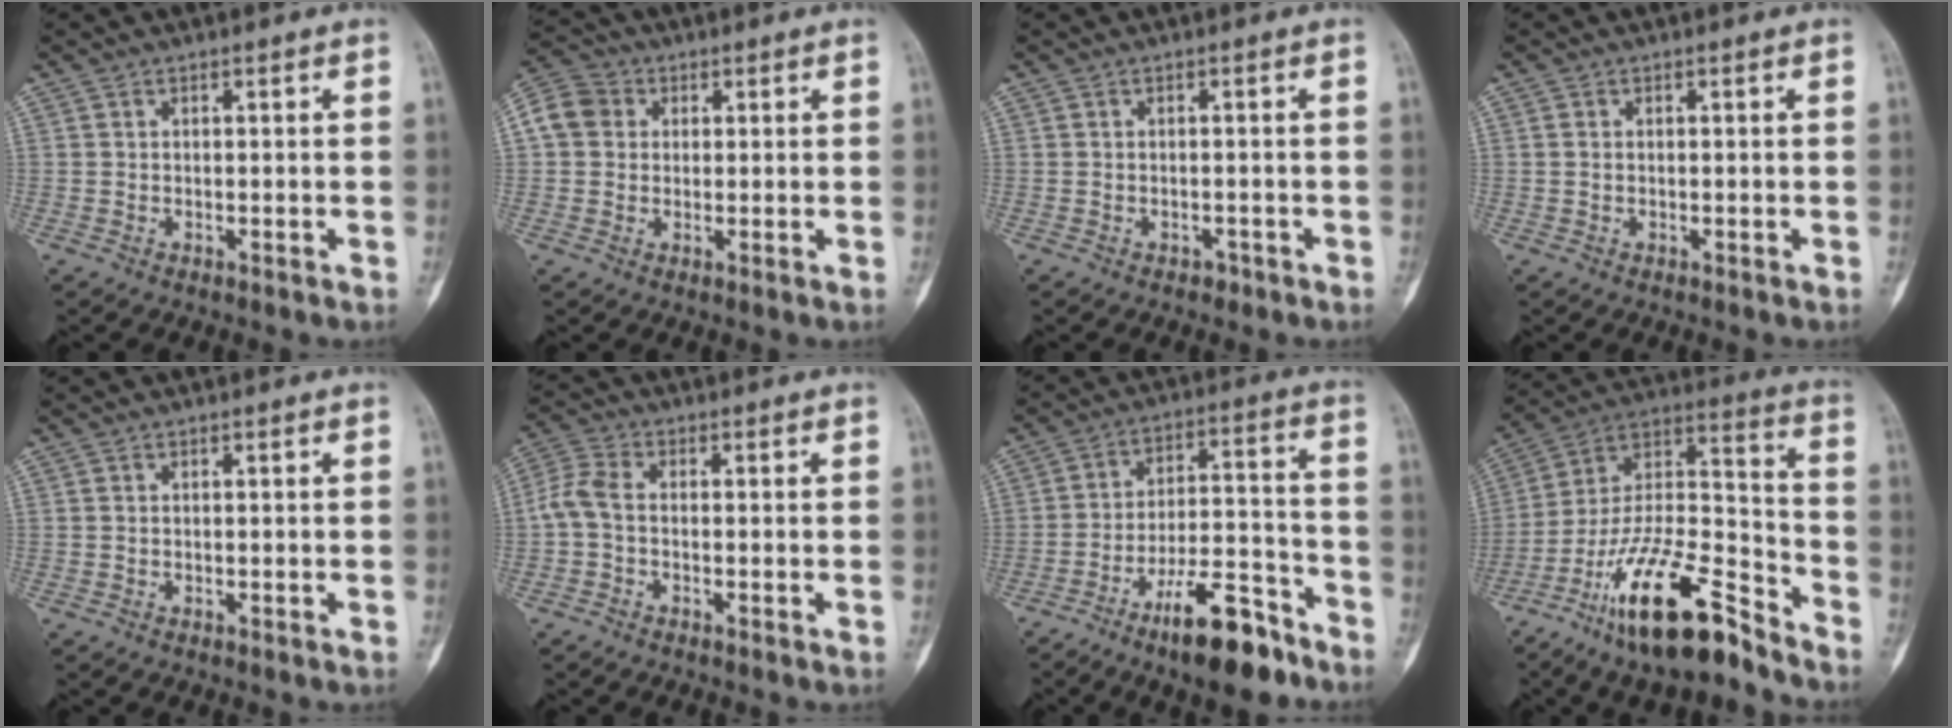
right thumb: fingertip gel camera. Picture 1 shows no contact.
{"total": 7.5, "force": [1.4, 6.5, 3.5], "torque": [-0.056, 0.016, 0.017]}
{"total": 1.2, "force": [-0.9, 0.7, 0.3], "torque": [-0.001, 0.005, -0.013]}
{"total": 0.6, "force": [0.1, 0.6, -0.2], "torque": [0.002, 0.000, 0.000]}
{"total": 0.0}
{"total": 4.6, "force": [-0.7, 3.1, 3.3], "torque": [-0.081, 0.012, -0.028]}
{"total": 14.6, "force": [-9.9, 4.6, 9.7], "torque": [-0.141, 0.079, -0.165]}
{"total": 21.3, "force": [-14.7, 6.3, 14.1], "torque": [-0.258, 0.085, -0.264]}